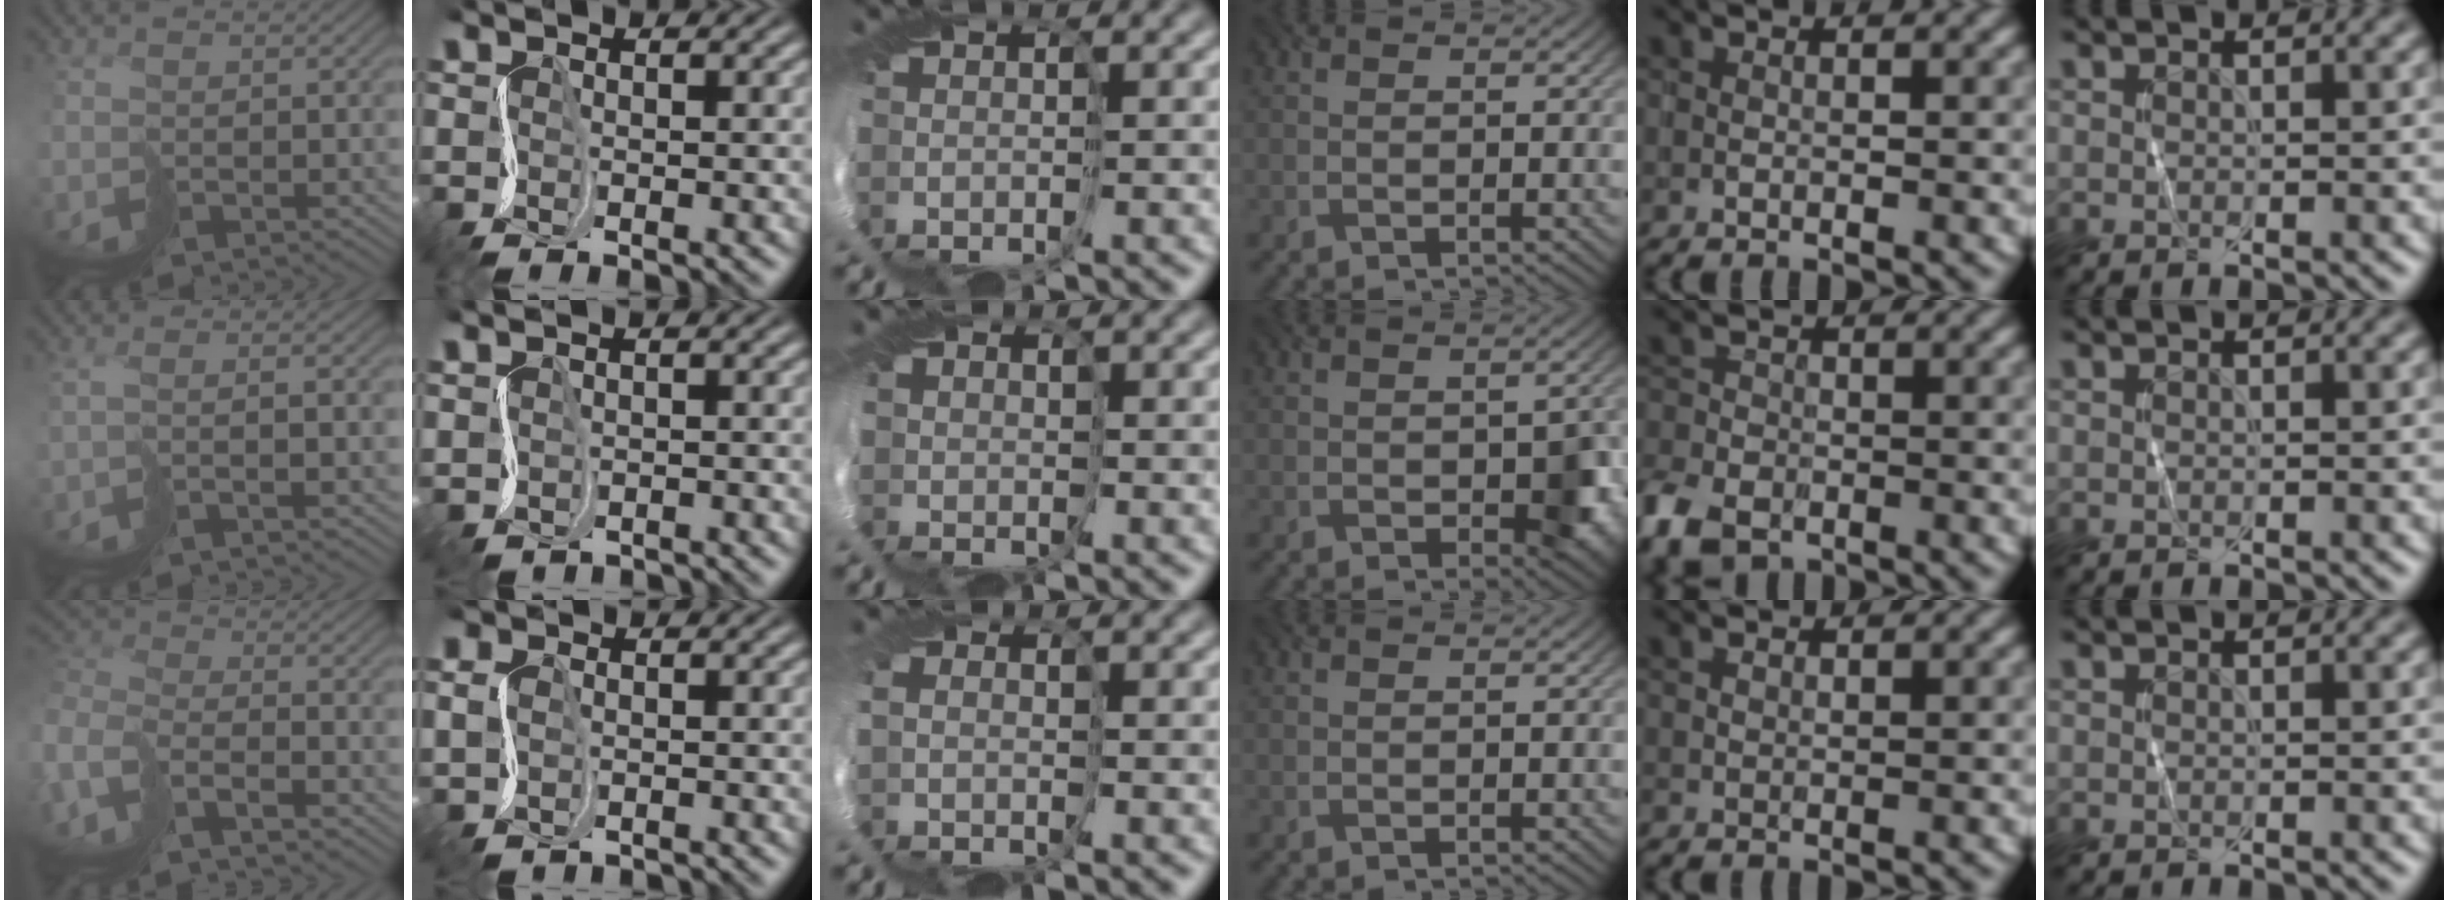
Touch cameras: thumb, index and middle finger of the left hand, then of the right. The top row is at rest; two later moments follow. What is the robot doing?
{"motion": "cut", "object": "wrapping paper"}